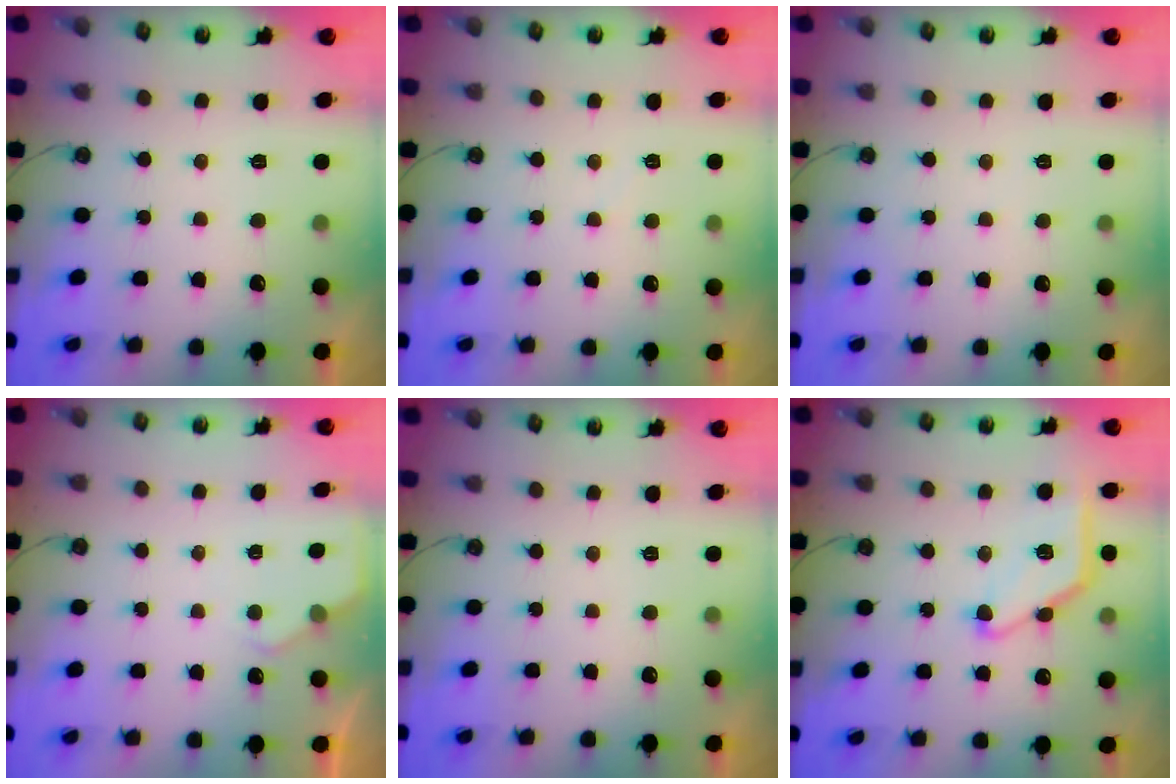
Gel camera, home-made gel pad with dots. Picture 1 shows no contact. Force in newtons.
{"total": 2.1, "press": 2.1, "slide": 0.3}
{"total": 2.0, "press": 1.9, "slide": 0.5}
{"total": 3.0, "press": 2.9, "slide": 0.4}
{"total": 0.0}
{"total": 12.4, "press": 12.4, "slide": 0.1}